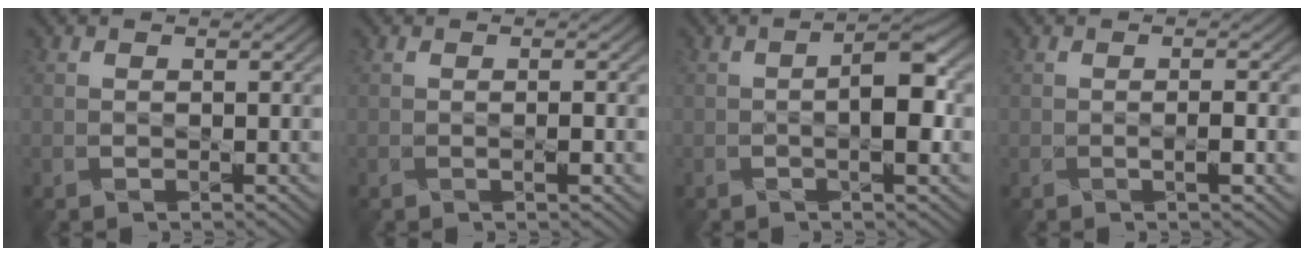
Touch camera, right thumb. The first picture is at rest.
{"total": 1.5, "force": [-0.4, 0.0, 1.4], "torque": [-0.020, 0.004, -0.004]}
{"total": 5.5, "force": [-0.8, 1.9, 5.2], "torque": [-0.070, 0.012, -0.014]}
{"total": 2.0, "force": [-0.5, 0.0, 1.9], "torque": [-0.031, 0.005, -0.006]}